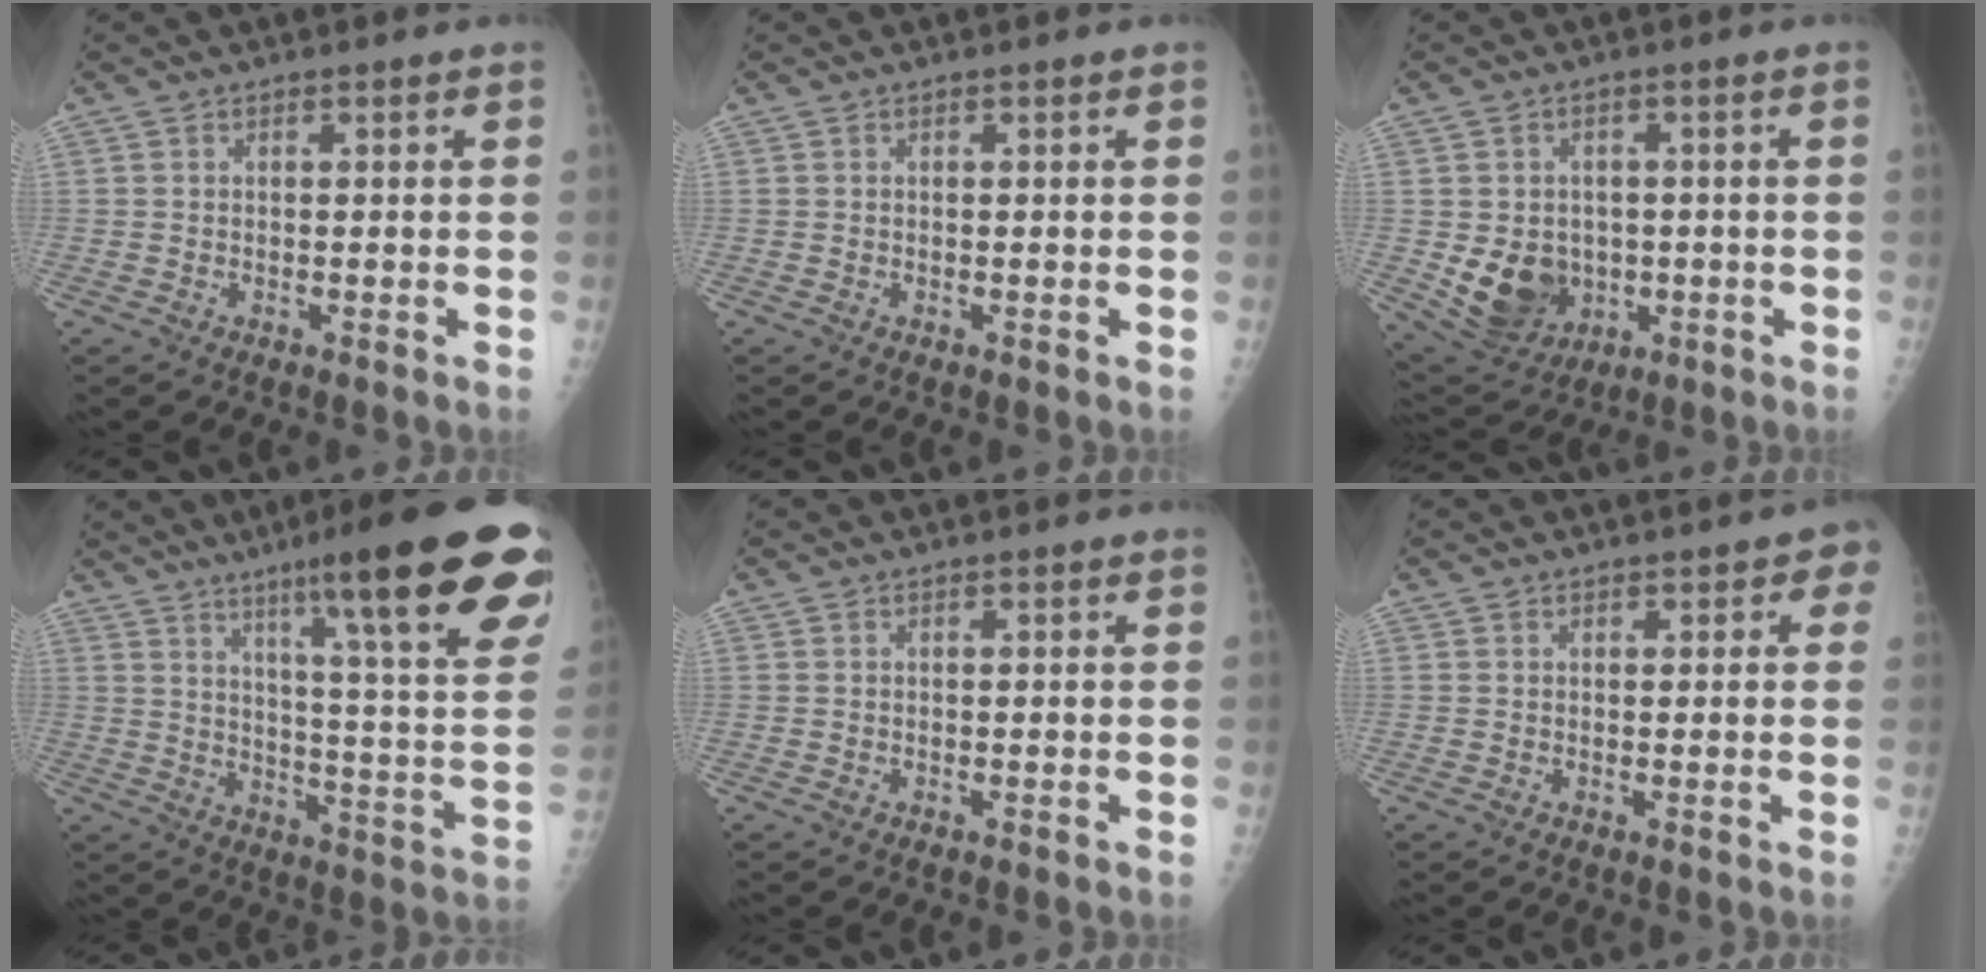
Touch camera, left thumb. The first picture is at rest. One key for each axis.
{"total": 0.0}
{"total": 10.2, "fx": -1.4, "fy": 8.6, "fz": 5.3, "tx": -0.056, "ty": 0.000, "tz": -0.001}
{"total": 25.9, "fx": 15.3, "fy": 3.2, "fz": 20.7, "tx": -0.266, "ty": -0.052, "tz": 0.211}
{"total": 0.0}
{"total": 2.7, "fx": 1.6, "fy": 1.7, "fz": 1.5, "tx": 0.017, "ty": 0.000, "tz": 0.011}